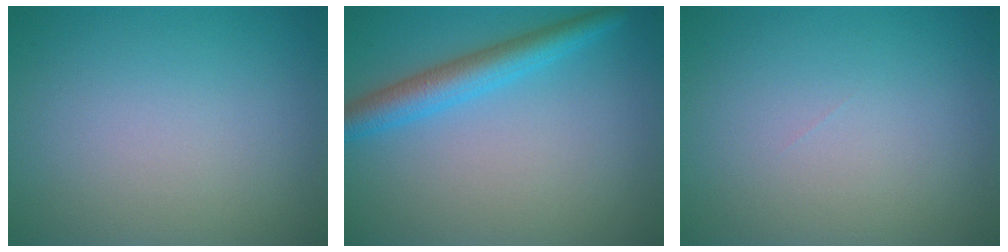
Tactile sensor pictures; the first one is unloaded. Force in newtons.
{"total": 3.8, "press": 3.8, "slide": 0.1}
{"total": 0.0}